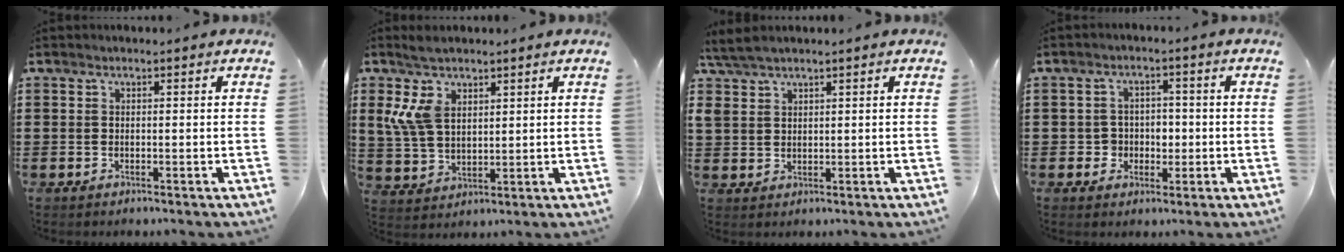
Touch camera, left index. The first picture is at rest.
{"total": 7.6, "force": [4.0, 4.4, 4.7], "torque": [-0.130, 0.002, 0.070]}
{"total": 2.9, "force": [2.4, 1.2, 1.1], "torque": [-0.030, 0.006, 0.046]}
{"total": 3.7, "force": [-0.6, 3.4, 1.2], "torque": [-0.036, 0.007, -0.017]}